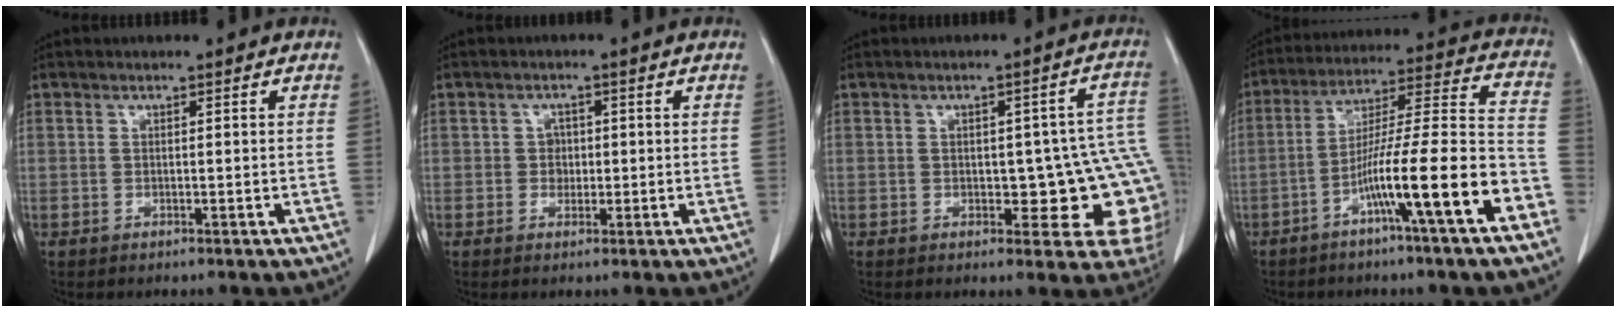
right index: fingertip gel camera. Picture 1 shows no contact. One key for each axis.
{"total": 1.9, "fx": 0.0, "fy": 1.7, "fz": 0.8, "tx": -0.006, "ty": 0.007, "tz": 0.001}
{"total": 12.0, "fx": -1.6, "fy": 5.1, "fz": 10.7, "tx": -0.091, "ty": 0.027, "tz": -0.010}
{"total": 16.2, "fx": -7.6, "fy": -0.4, "fz": 14.3, "tx": -0.235, "ty": 0.008, "tz": -0.125}